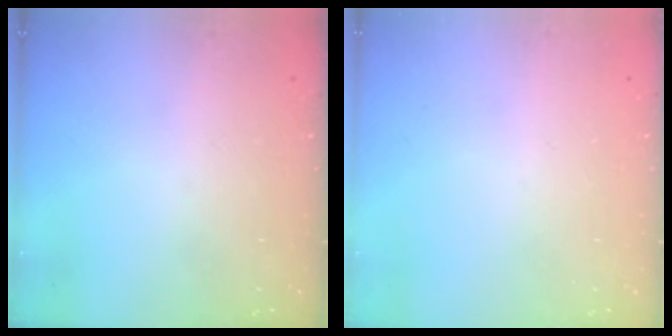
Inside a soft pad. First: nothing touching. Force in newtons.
{"total": 0.0}